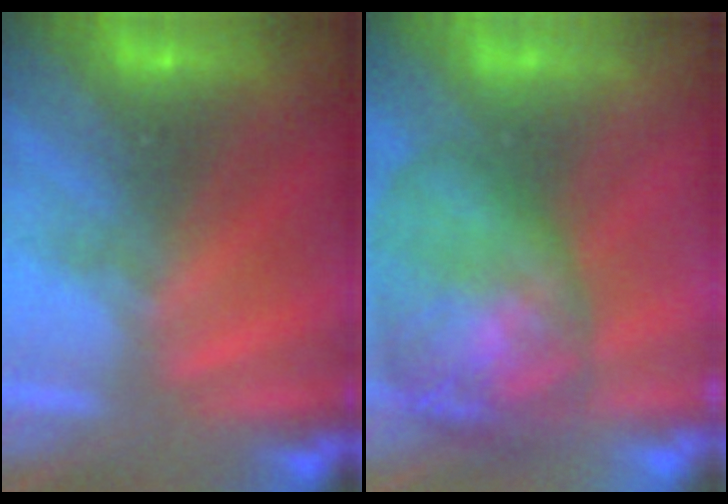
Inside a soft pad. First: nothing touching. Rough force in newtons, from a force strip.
{"total": 7.6}